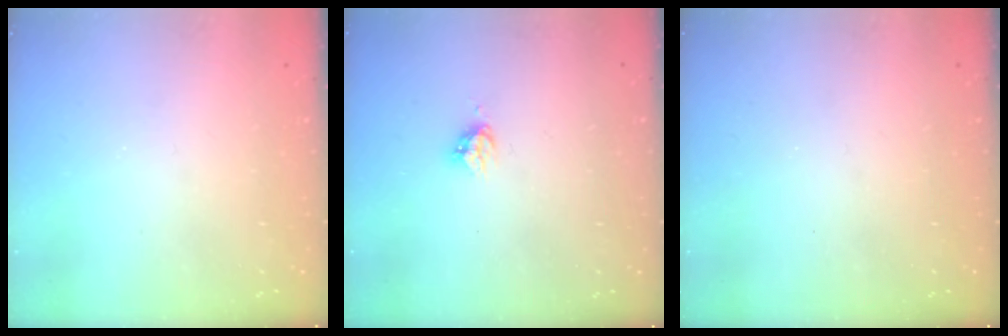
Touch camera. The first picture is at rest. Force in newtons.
{"total": 3.7, "press": 3.7, "slide": 0.1}
{"total": 0.0}